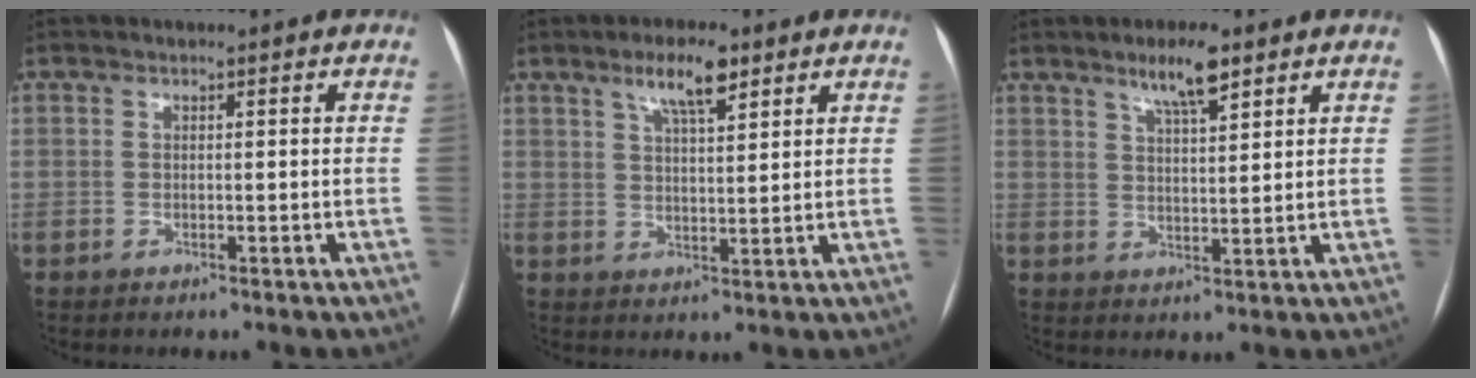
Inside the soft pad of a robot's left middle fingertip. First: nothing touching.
{"total": 6.3, "force": [4.0, 1.4, 4.7], "torque": [-0.088, 0.007, 0.068]}
{"total": 5.9, "force": [4.0, 0.9, 4.2], "torque": [-0.076, 0.003, 0.068]}